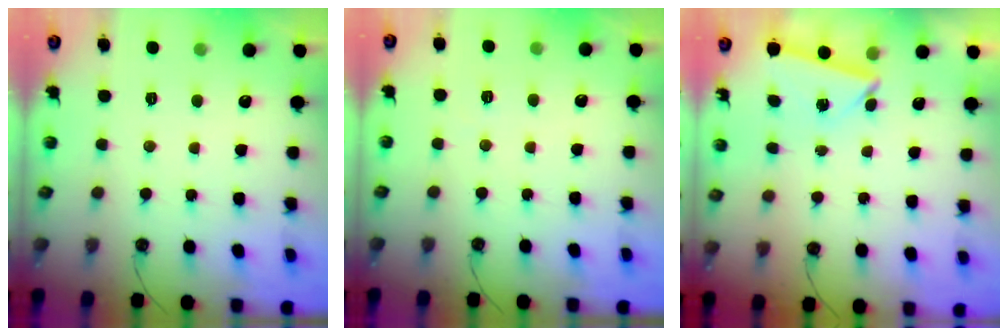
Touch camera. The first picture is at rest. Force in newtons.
{"total": 2.8, "press": 2.5, "slide": 1.1}
{"total": 3.3, "press": 3.1, "slide": 1.3}